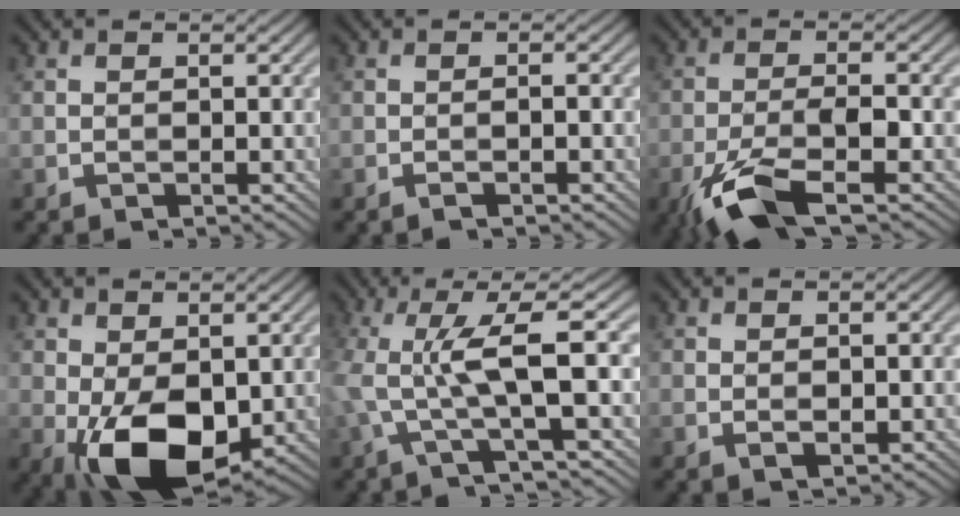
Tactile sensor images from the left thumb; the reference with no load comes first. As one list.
[{"total": 1.3, "force": [-0.8, 0.0, 1.1], "torque": [-0.018, 0.006, -0.016]}, {"total": 8.8, "force": [-5.1, 2.4, 6.8], "torque": [-0.136, -0.008, -0.106]}, {"total": 10.1, "force": [-2.6, 5.7, 8.0], "torque": [-0.156, -0.021, -0.038]}, {"total": 8.5, "force": [-0.5, 1.4, 8.4], "torque": [-0.153, 0.011, -0.020]}, {"total": 1.1, "force": [-0.1, 0.6, 0.9], "torque": [-0.016, -0.003, 0.001]}]